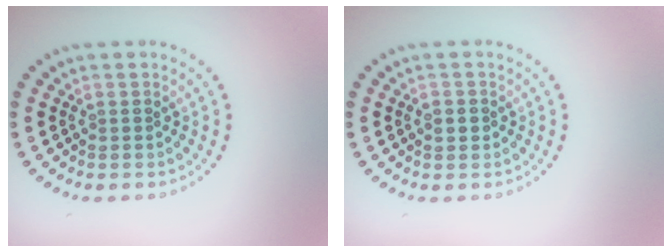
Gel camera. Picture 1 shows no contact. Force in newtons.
{"total": 1.2, "press": 1.2, "slide": 0.2}